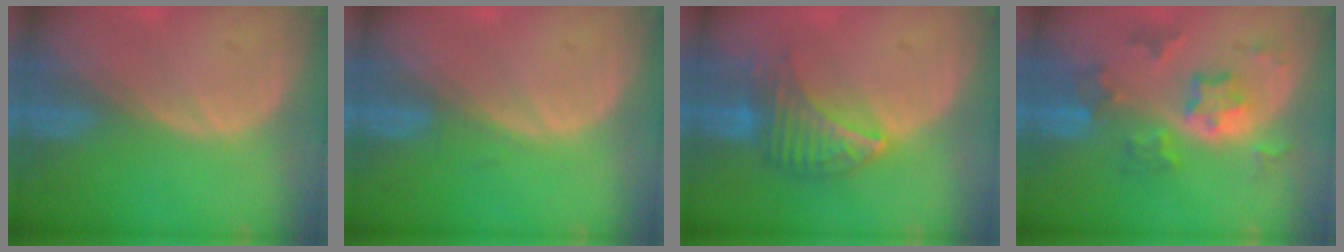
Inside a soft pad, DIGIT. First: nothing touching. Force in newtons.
{"total": 0.6, "press": 0.6, "slide": 0.2}
{"total": 6.7, "press": 6.6, "slide": 1.2}
{"total": 7.2, "press": 6.5, "slide": 3.1}